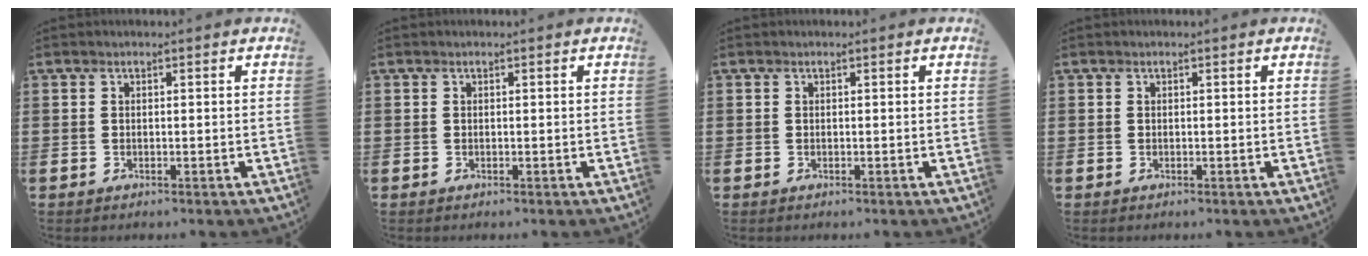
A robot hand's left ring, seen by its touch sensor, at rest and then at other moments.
{"total": 0.0}
{"total": 0.0}
{"total": 0.0}